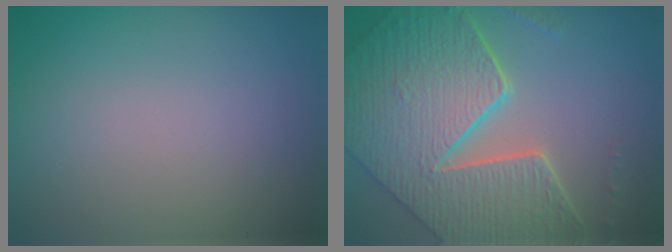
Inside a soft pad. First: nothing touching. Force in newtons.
{"total": 9.6, "press": 7.1, "slide": 6.5}